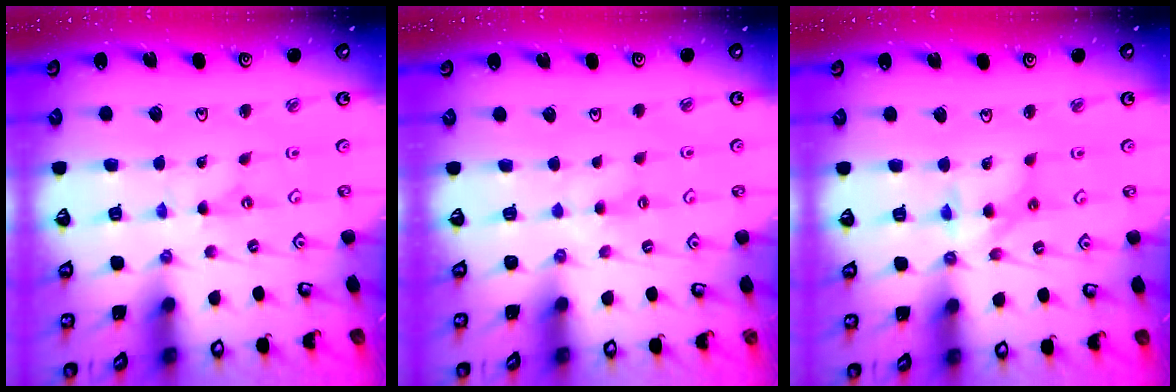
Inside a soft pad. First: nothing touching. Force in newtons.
{"total": 2.9, "press": 2.8, "slide": 0.3}
{"total": 7.2, "press": 7.1, "slide": 0.7}